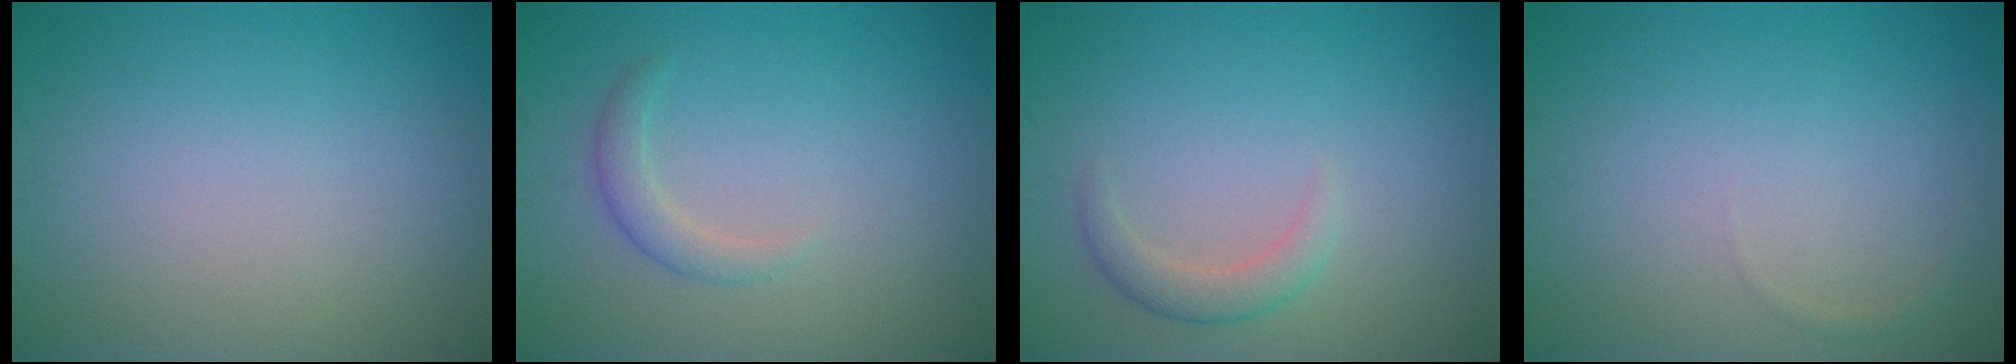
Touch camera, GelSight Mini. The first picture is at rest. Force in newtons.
{"total": 1.6, "press": 1.6, "slide": 0.1}
{"total": 2.0, "press": 2.0, "slide": 0.1}
{"total": 0.5, "press": 0.5, "slide": 0.0}